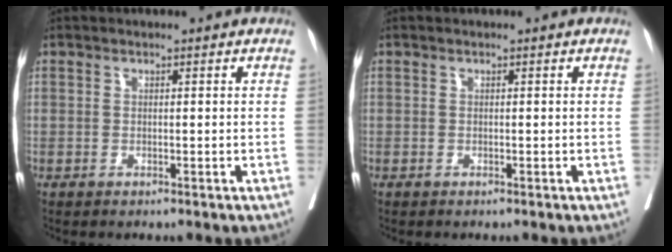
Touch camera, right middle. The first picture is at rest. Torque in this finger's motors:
{"motor_torque": [0.20, -0.13, 0.10, 0.02]}